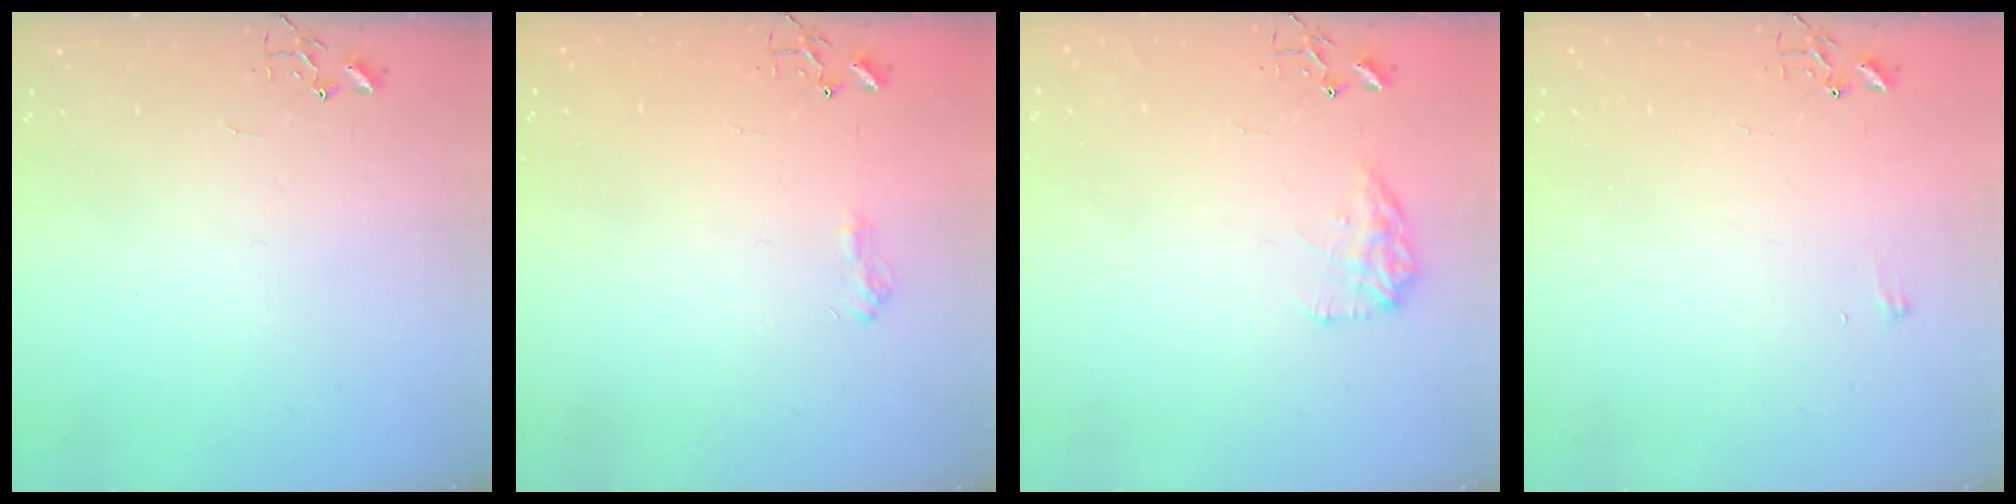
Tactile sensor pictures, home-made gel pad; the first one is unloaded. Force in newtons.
{"total": 6.9, "press": 6.9, "slide": 1.0}
{"total": 10.1, "press": 10.1, "slide": 0.5}
{"total": 4.3, "press": 4.3, "slide": 0.5}